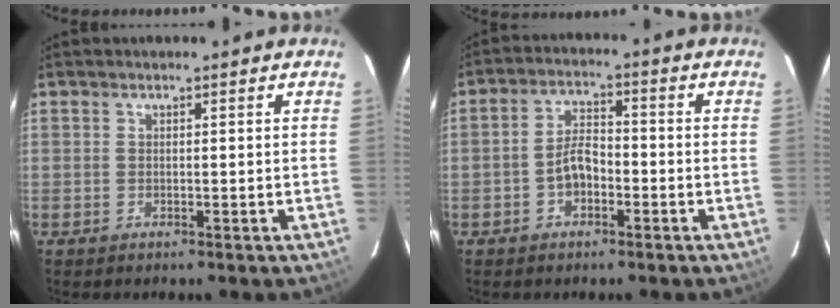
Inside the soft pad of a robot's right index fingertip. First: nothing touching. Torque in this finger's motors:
{"motor_torque": [0.36, -0.06, 0.12, 0.08]}